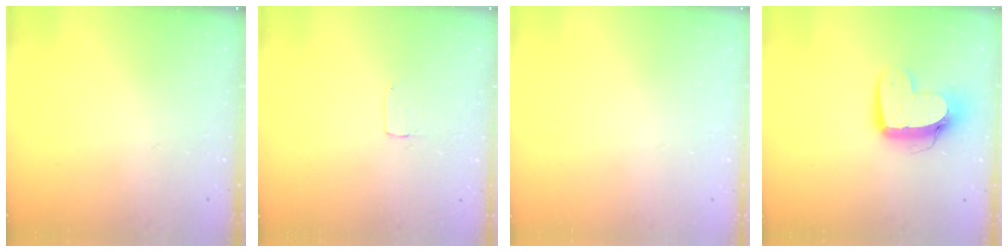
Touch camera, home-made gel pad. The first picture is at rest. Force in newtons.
{"total": 2.0, "press": 2.0, "slide": 0.0}
{"total": 0.0}
{"total": 12.2, "press": 12.1, "slide": 1.3}